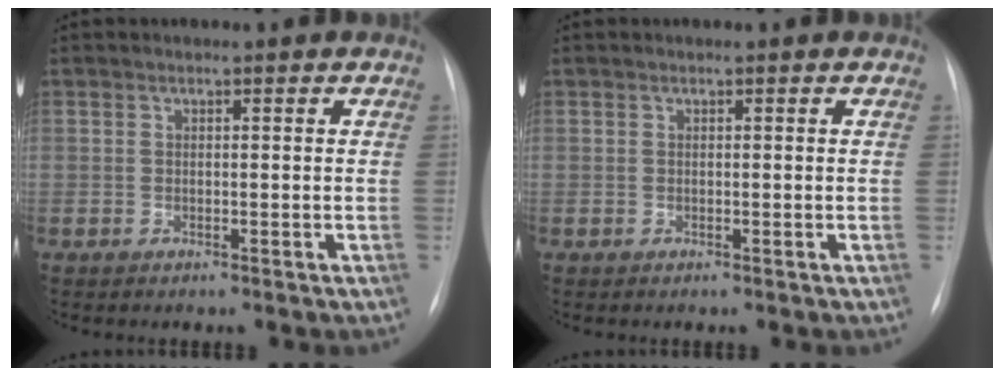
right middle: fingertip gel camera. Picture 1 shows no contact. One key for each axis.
{"total": 0.0}